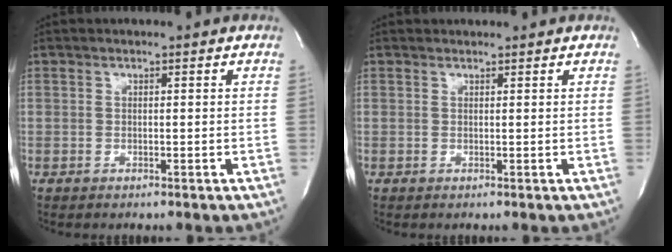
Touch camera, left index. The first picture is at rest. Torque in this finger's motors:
{"motor_torque": [0.27, -0.21, 0.00, -0.01]}